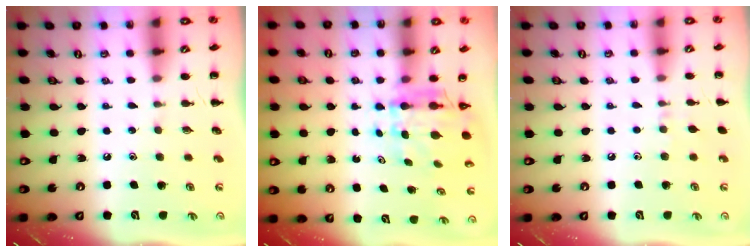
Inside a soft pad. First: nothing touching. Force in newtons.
{"total": 5.6, "press": 5.5, "slide": 0.7}
{"total": 4.9, "press": 4.5, "slide": 1.8}